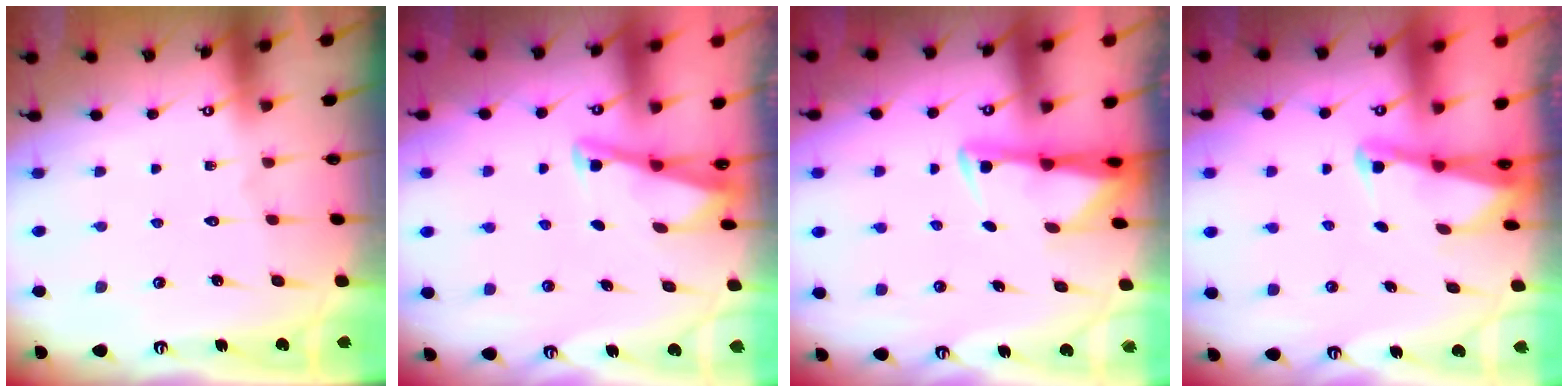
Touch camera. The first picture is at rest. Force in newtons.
{"total": 3.0, "press": 3.0, "slide": 0.3}
{"total": 3.0, "press": 2.9, "slide": 0.5}
{"total": 1.8, "press": 1.8, "slide": 0.1}